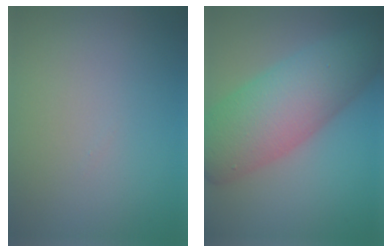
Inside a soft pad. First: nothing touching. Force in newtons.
{"total": 9.5, "press": 9.5, "slide": 0.1}